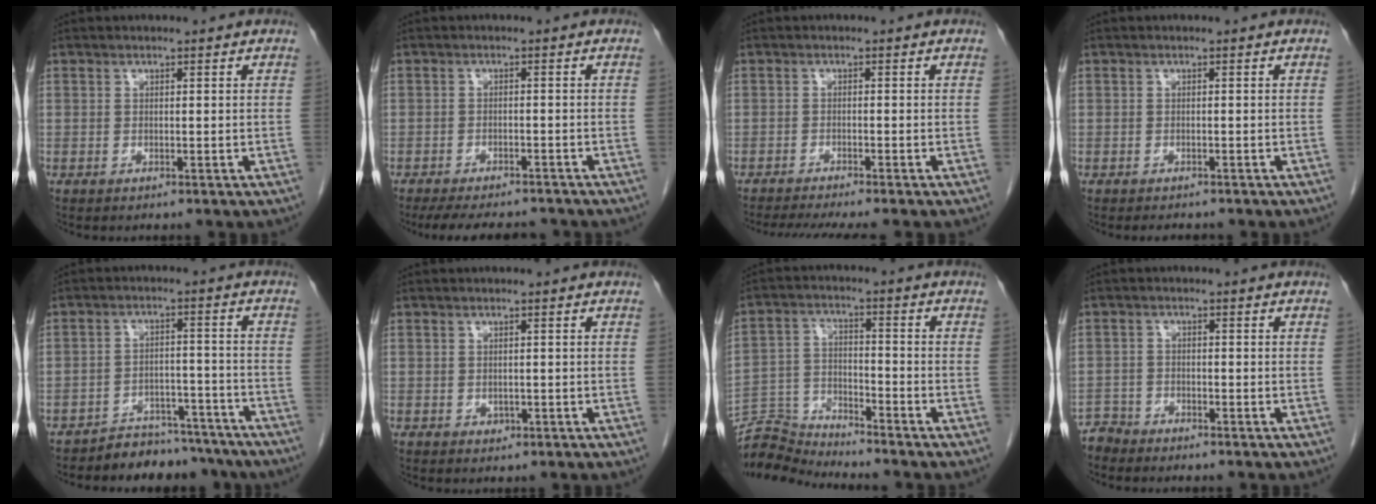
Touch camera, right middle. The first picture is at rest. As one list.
[{"total": 9.9, "force": [-8.8, 2.6, 3.9], "torque": [-0.062, -0.005, -0.118]}, {"total": 7.1, "force": [-6.2, -0.6, 3.6], "torque": [-0.044, -0.015, -0.096]}, {"total": 1.6, "force": [-1.5, 0.6, 0.4], "torque": [-0.008, -0.004, -0.017]}, {"total": 9.9, "force": [-9.0, 4.0, 1.1], "torque": [0.005, 0.027, -0.118]}, {"total": 0.6, "force": [0.0, 0.5, 0.3], "torque": [-0.008, -0.001, 0.002]}, {"total": 6.7, "force": [-6.6, -0.8, -1.2], "torque": [0.019, 0.004, -0.125]}, {"total": 2.4, "force": [-2.2, 0.4, -0.8], "torque": [0.022, -0.006, -0.045]}]